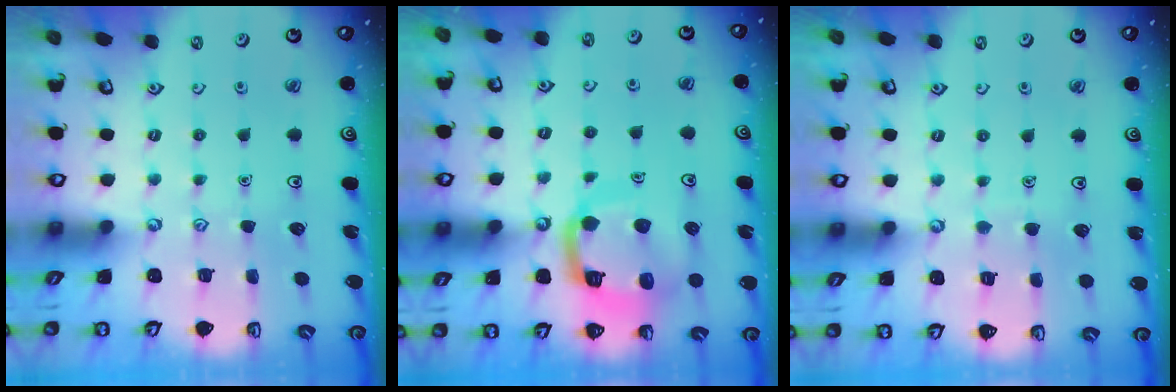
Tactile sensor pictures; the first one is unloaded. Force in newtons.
{"total": 11.5, "press": 11.4, "slide": 1.4}
{"total": 2.5, "press": 2.5, "slide": 0.3}